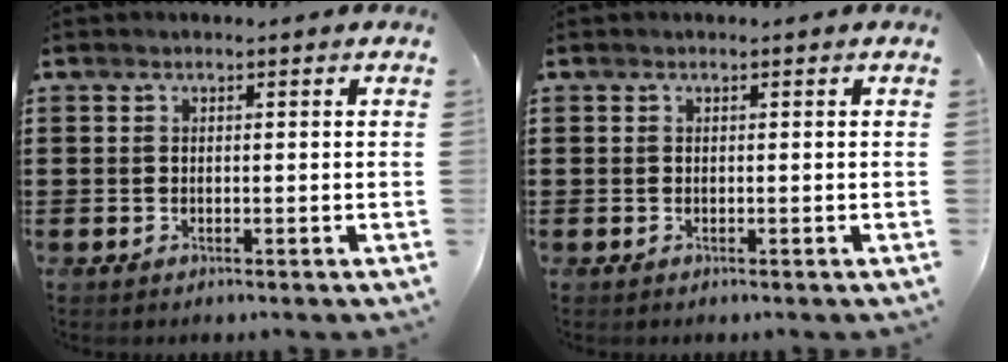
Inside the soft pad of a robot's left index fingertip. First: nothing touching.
{"total": 0.0}